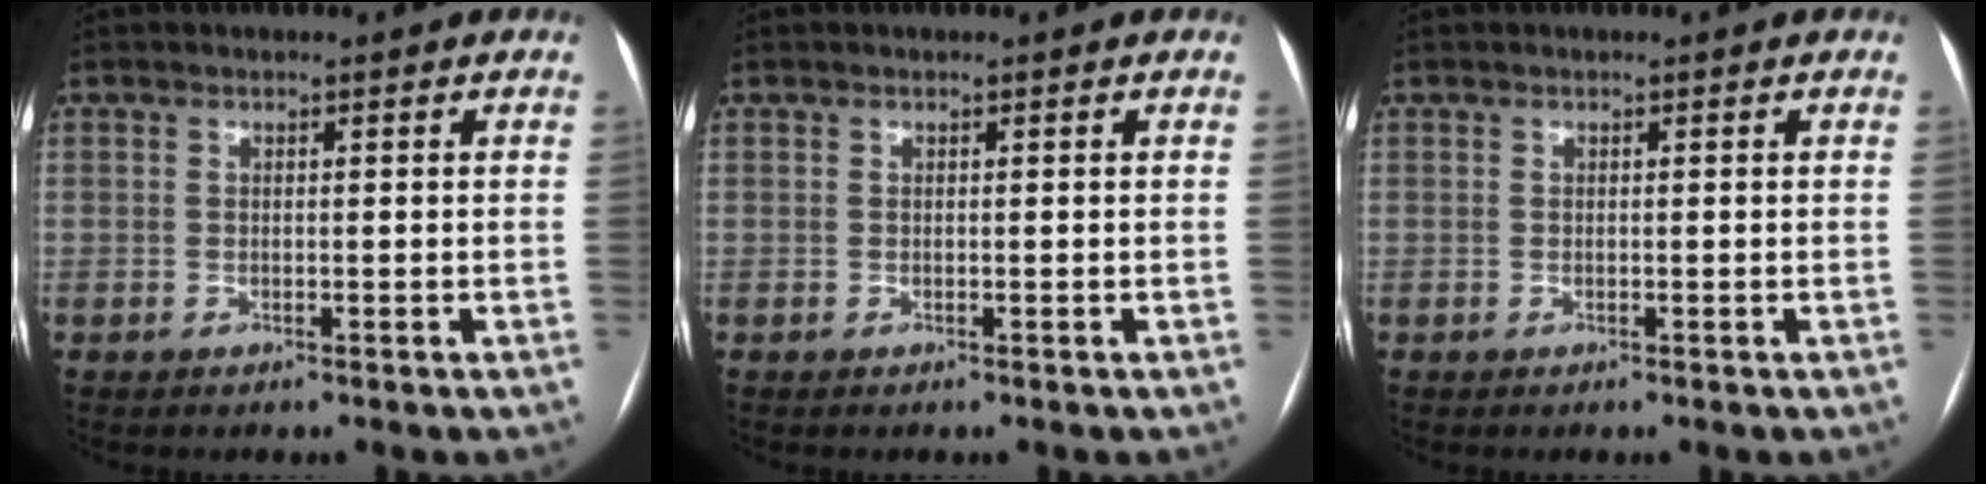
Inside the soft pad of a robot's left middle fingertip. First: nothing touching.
{"total": 0.0}
{"total": 0.0}